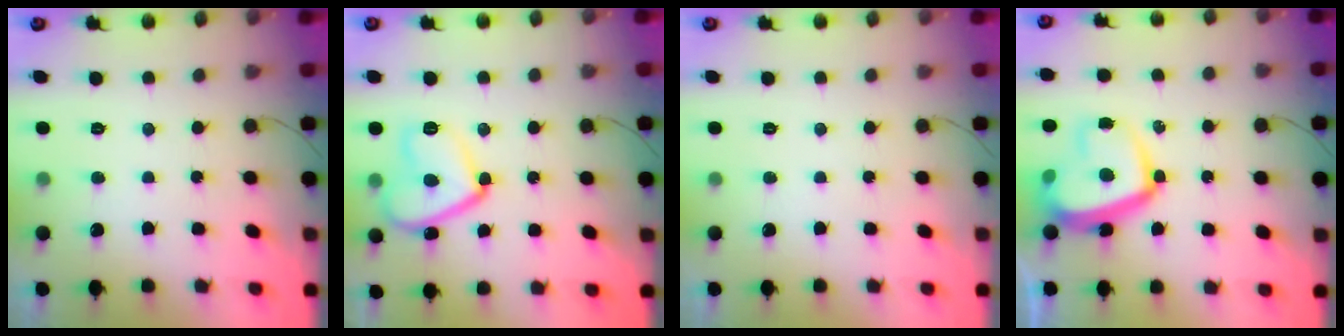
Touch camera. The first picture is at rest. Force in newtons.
{"total": 13.7, "press": 13.6, "slide": 1.3}
{"total": 0.0}
{"total": 14.8, "press": 14.7, "slide": 1.4}